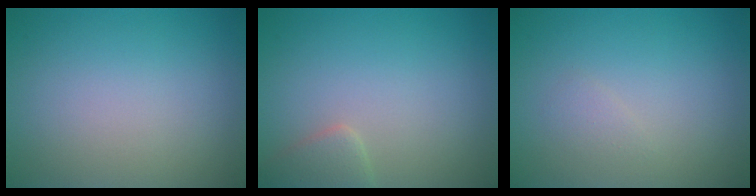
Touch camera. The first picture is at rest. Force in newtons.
{"total": 1.8, "press": 1.8, "slide": 0.1}
{"total": 0.8, "press": 0.8, "slide": 0.1}